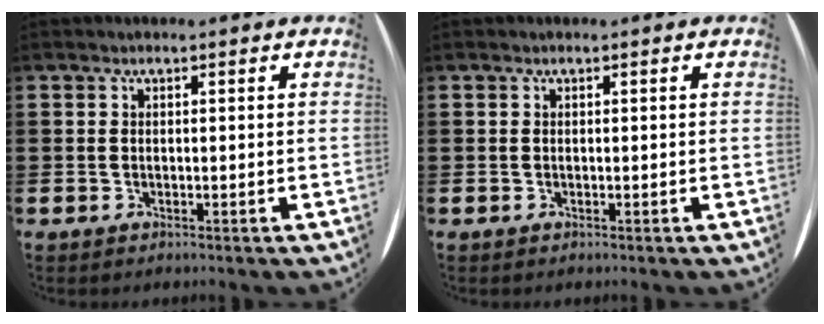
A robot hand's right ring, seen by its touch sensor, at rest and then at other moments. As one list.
[{"total": 0.0}]